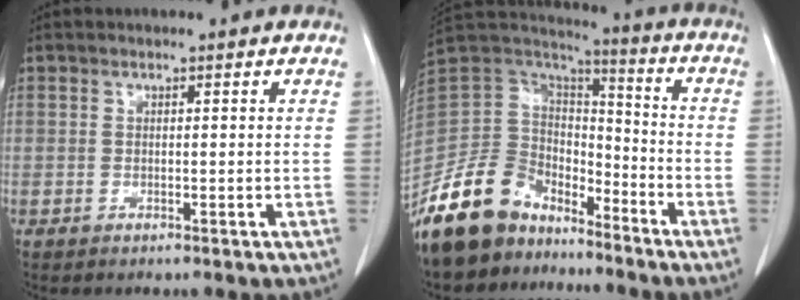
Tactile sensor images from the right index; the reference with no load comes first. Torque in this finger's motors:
{"motor_torque": [0.28, -0.46, 0.12, -0.12]}